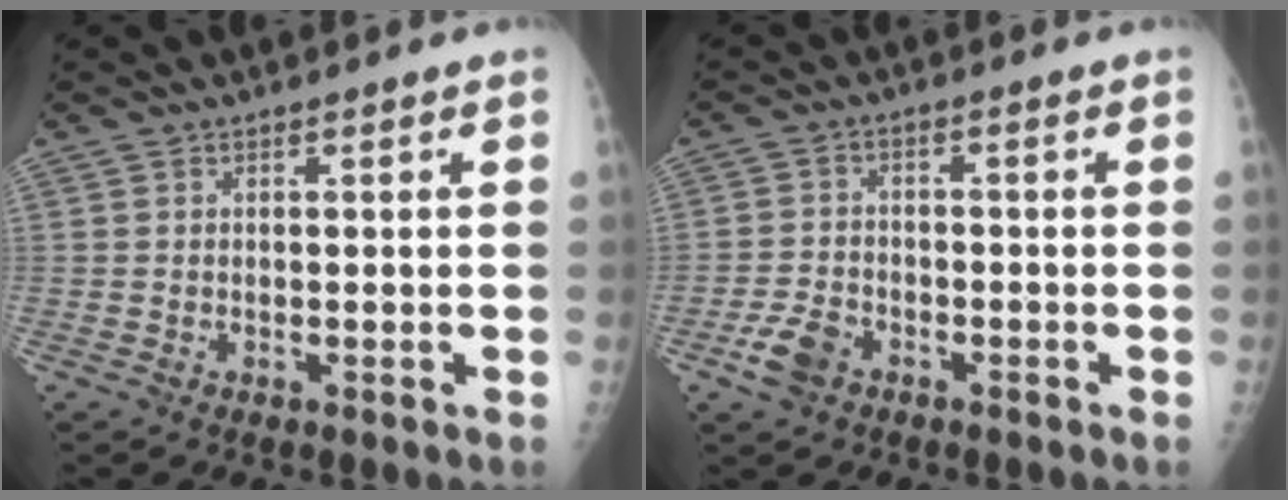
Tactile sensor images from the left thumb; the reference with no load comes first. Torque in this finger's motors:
{"motor_torque": [-0.50, 0.57, 0.09, 0.09, 0.04]}